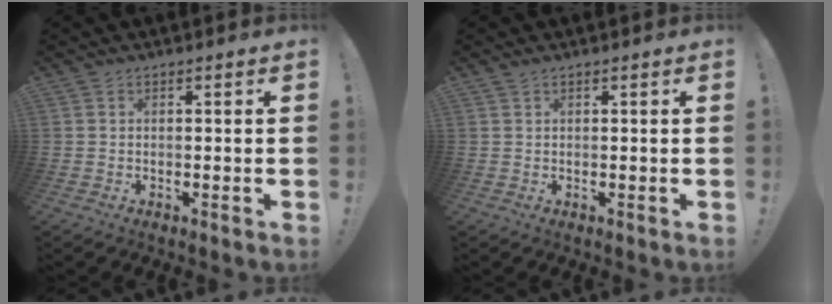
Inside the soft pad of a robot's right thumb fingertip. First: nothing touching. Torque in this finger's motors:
{"motor_torque": [0.12, -0.29, -0.03, 0.04, -0.01]}